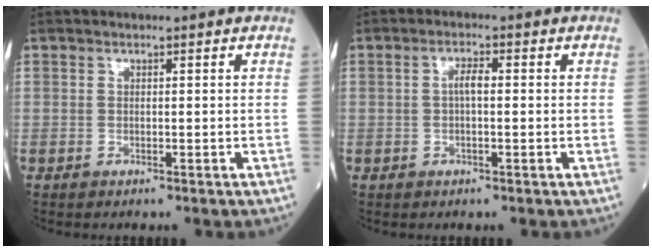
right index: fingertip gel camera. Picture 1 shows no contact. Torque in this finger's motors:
{"motor_torque": [0.61, 0.03, 0.25, 0.06]}